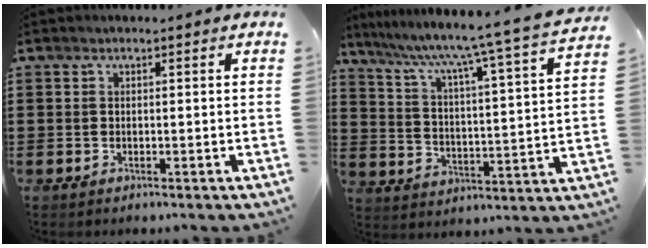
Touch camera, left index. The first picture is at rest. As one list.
[{"total": 6.9, "force": [5.6, -1.1, 3.9], "torque": [-0.100, -0.055, 0.078]}]